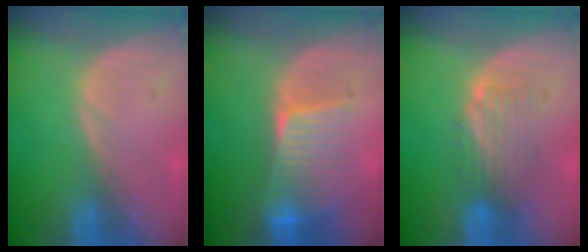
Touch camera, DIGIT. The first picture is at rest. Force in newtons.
{"total": 6.6, "press": 6.5, "slide": 1.1}
{"total": 5.0, "press": 4.3, "slide": 2.6}